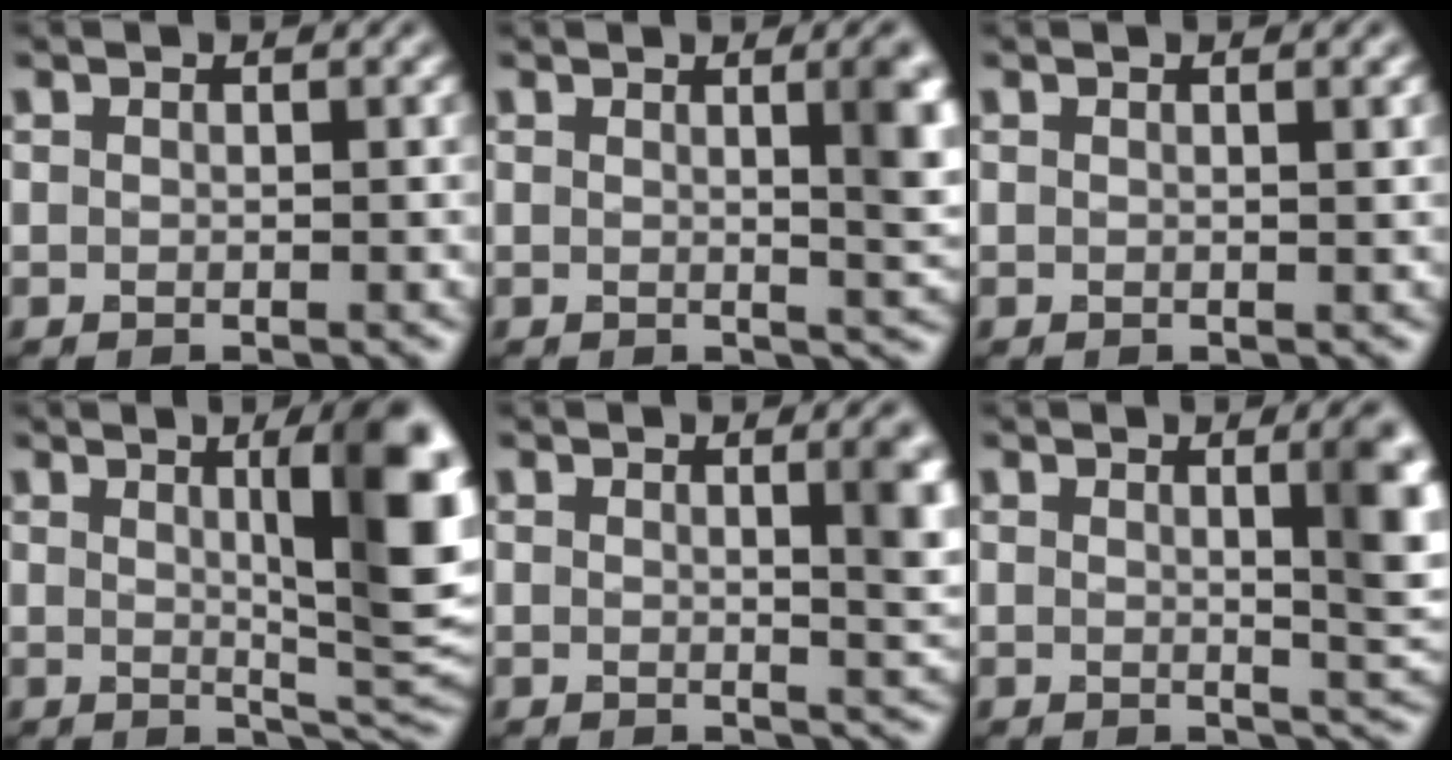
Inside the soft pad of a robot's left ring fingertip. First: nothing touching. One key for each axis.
{"total": 5.4, "fx": 1.0, "fy": 1.8, "fz": 4.9, "tx": -0.035, "ty": 0.008, "tz": 0.012}
{"total": 0.9, "fx": 0.4, "fy": 0.3, "fz": 0.8, "tx": -0.005, "ty": 0.004, "tz": 0.004}
{"total": 11.3, "fx": 2.4, "fy": 2.7, "fz": 10.7, "tx": -0.113, "ty": 0.006, "tz": 0.032}
{"total": 4.8, "fx": 1.1, "fy": 1.7, "fz": 4.4, "tx": -0.029, "ty": 0.007, "tz": 0.014}
{"total": 6.7, "fx": 1.3, "fy": 2.1, "fz": 6.2, "tx": -0.046, "ty": 0.004, "tz": 0.018}